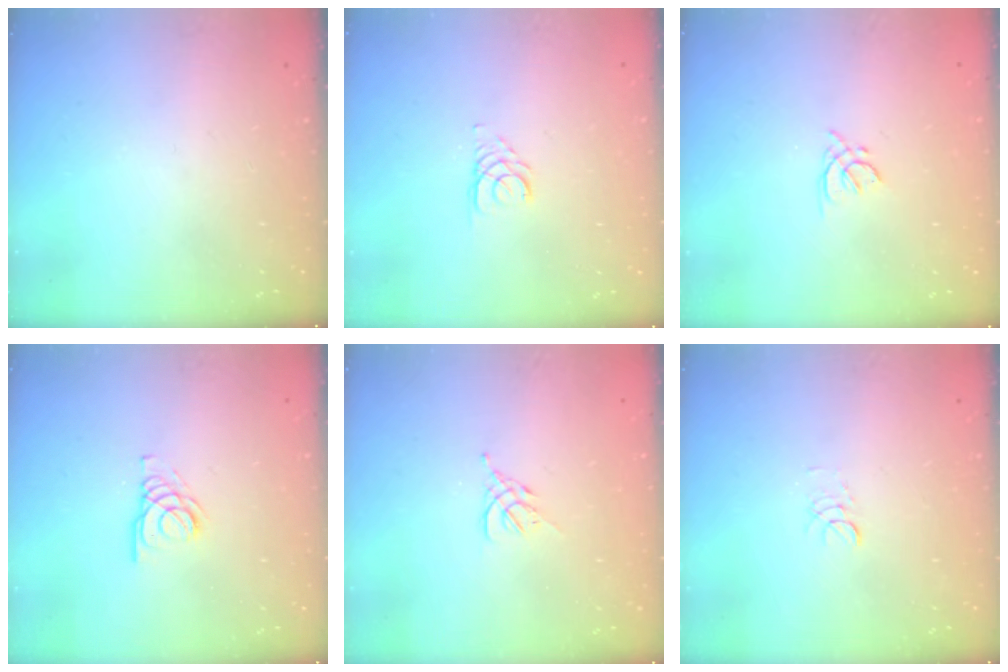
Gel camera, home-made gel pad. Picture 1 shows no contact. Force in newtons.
{"total": 2.8, "press": 2.8, "slide": 0.3}
{"total": 1.8, "press": 1.7, "slide": 0.5}
{"total": 3.4, "press": 3.4, "slide": 0.4}
{"total": 3.0, "press": 2.8, "slide": 0.8}
{"total": 3.6, "press": 3.6, "slide": 0.3}